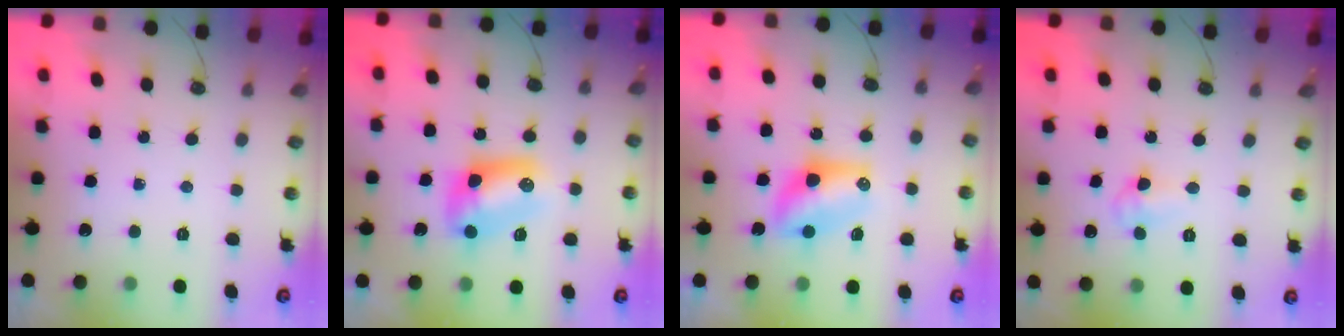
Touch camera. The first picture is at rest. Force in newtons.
{"total": 9.6, "press": 9.5, "slide": 1.2}
{"total": 7.4, "press": 7.4, "slide": 0.6}
{"total": 5.9, "press": 4.4, "slide": 3.8}